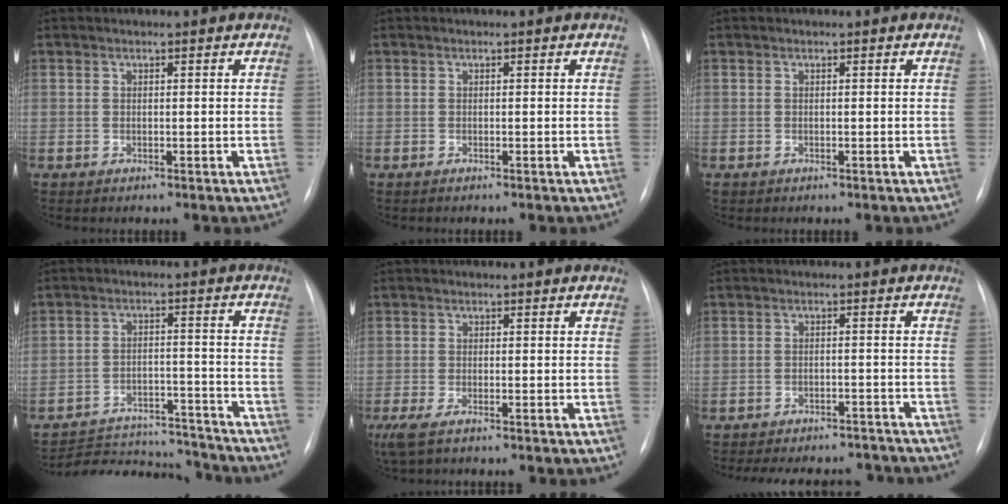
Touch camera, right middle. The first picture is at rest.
{"total": 0.0}
{"total": 0.0}
{"total": 15.3, "force": [-14.8, 3.1, 2.4], "torque": [-0.039, 0.017, -0.209]}
{"total": 4.1, "force": [-2.8, 0.9, 2.8], "torque": [-0.057, -0.013, -0.048]}
{"total": 14.6, "force": [-13.2, 4.8, 4.2], "torque": [-0.085, 0.009, -0.157]}